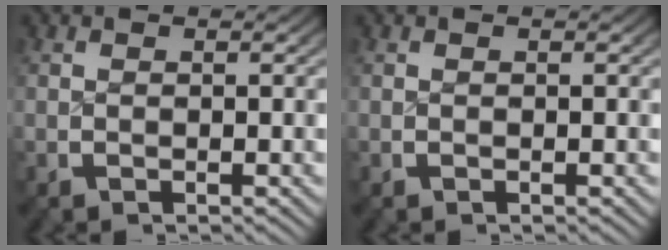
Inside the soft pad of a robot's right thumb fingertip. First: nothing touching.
{"total": 0.0}